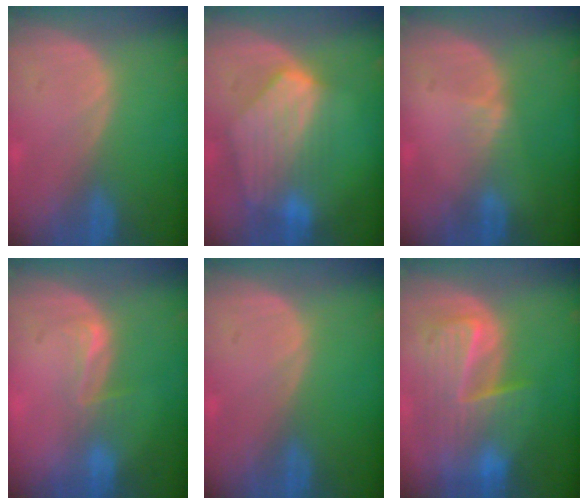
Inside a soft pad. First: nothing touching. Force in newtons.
{"total": 8.6, "press": 7.7, "slide": 3.8}
{"total": 1.3, "press": 1.3, "slide": 0.2}
{"total": 2.7, "press": 2.3, "slide": 1.5}
{"total": 0.0}
{"total": 10.3, "press": 8.9, "slide": 5.1}